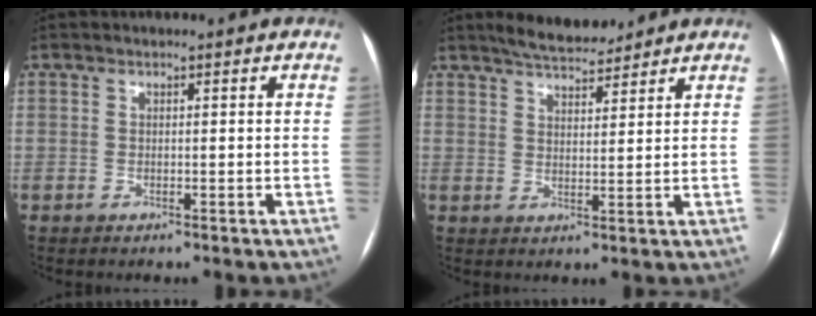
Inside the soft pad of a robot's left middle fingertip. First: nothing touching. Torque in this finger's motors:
{"motor_torque": [-0.12, -0.36, 0.00, 0.00]}